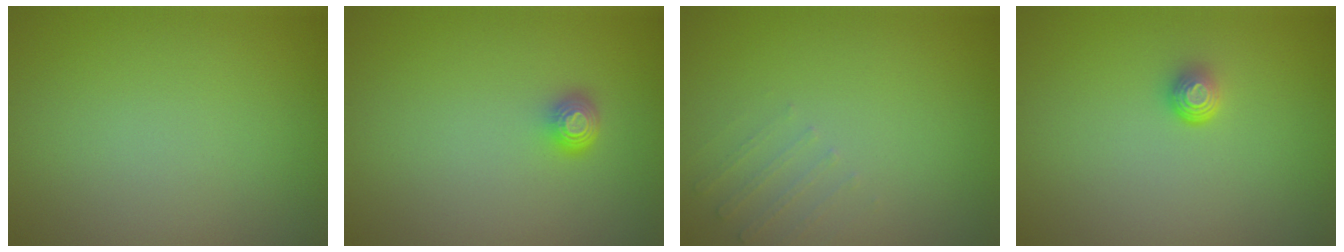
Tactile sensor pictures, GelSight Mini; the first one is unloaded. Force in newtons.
{"total": 1.7, "press": 1.2, "slide": 1.1}
{"total": 1.3, "press": 1.3, "slide": 0.4}
{"total": 1.5, "press": 1.0, "slide": 1.1}